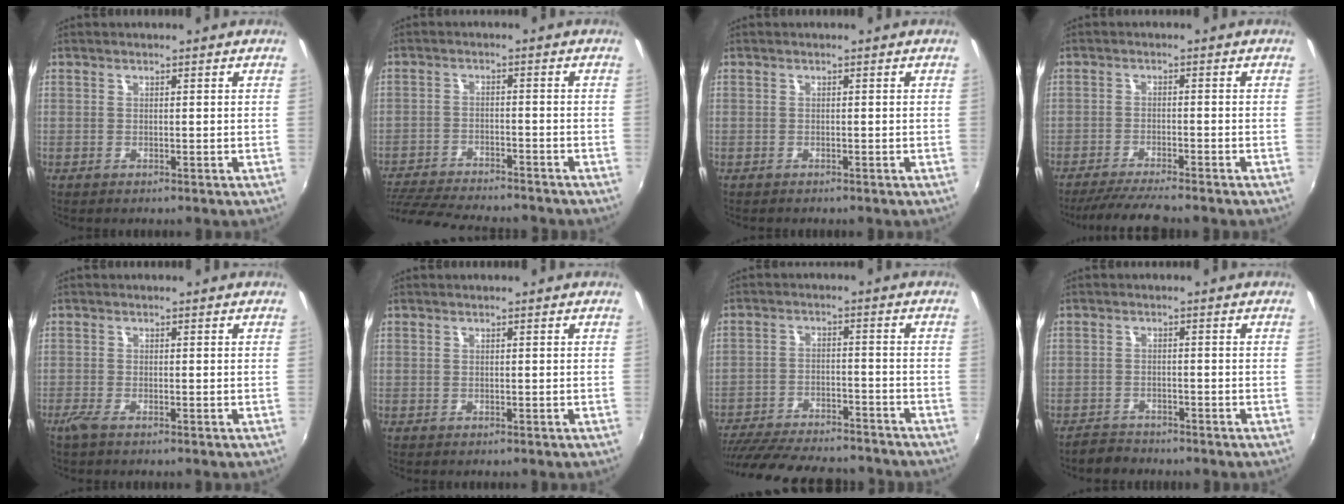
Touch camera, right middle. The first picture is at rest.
{"total": 16.0, "force": [-14.1, 2.9, 6.8], "torque": [-0.150, -0.025, -0.222]}
{"total": 0.5, "force": [-0.5, 0.1, 0.1], "torque": [-0.004, -0.001, -0.009]}
{"total": 7.6, "force": [-6.8, 0.0, 3.4], "torque": [-0.084, -0.015, -0.114]}
{"total": 1.9, "force": [-1.3, 0.1, 1.3], "torque": [-0.030, -0.008, -0.029]}
{"total": 0.0}
{"total": 22.4, "force": [-19.4, 6.0, 9.5], "torque": [-0.197, -0.018, -0.278]}
{"total": 3.0, "force": [-2.8, 1.1, 0.2], "torque": [-0.017, 0.001, -0.052]}